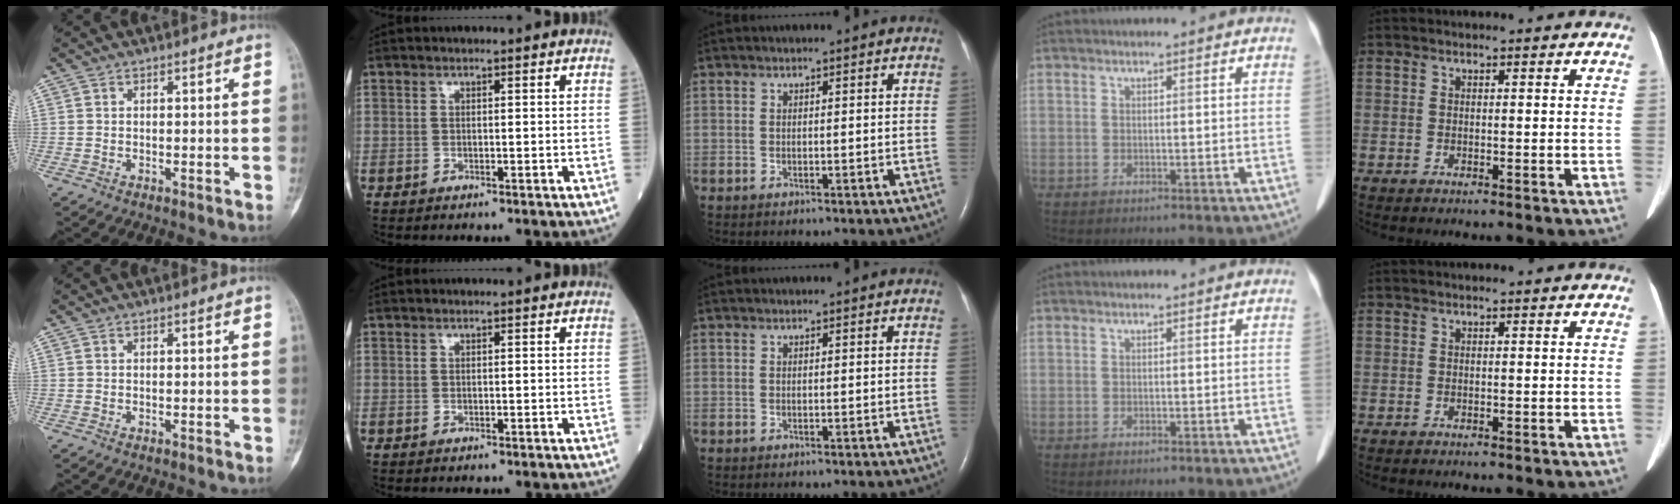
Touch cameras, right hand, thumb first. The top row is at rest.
{}